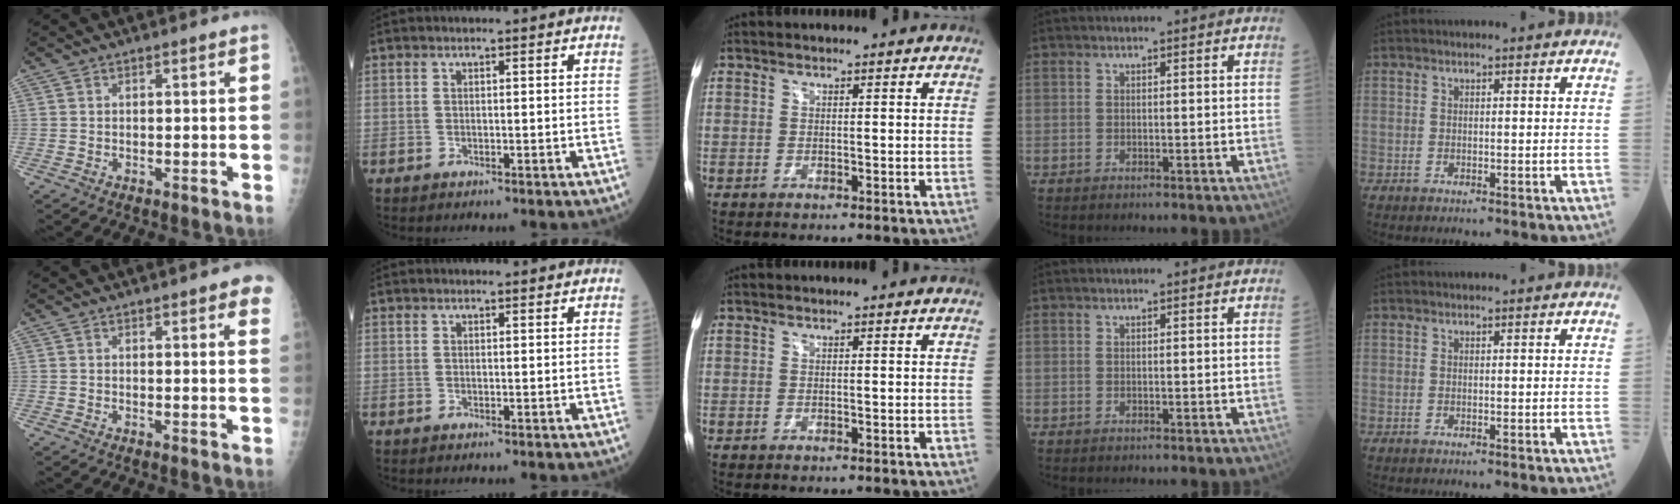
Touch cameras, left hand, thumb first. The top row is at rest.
{"thumb": {"total": 5.7, "force": [3.4, 1.5, 4.4], "torque": [-0.029, -0.003, 0.035]}, "index": {"total": 1.4, "force": [1.4, 0.3, 0.3], "torque": [-0.009, 0.002, 0.011]}}